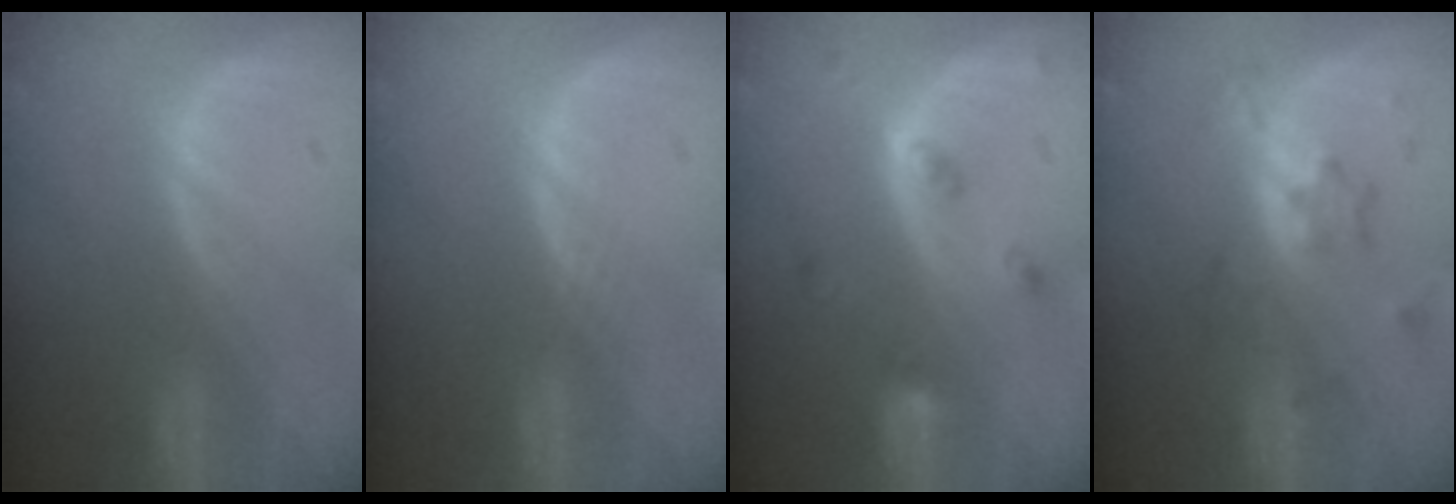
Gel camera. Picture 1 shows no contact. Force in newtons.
{"total": 0.7, "press": 0.6, "slide": 0.3}
{"total": 4.3, "press": 3.9, "slide": 1.8}
{"total": 6.0, "press": 6.0, "slide": 0.6}